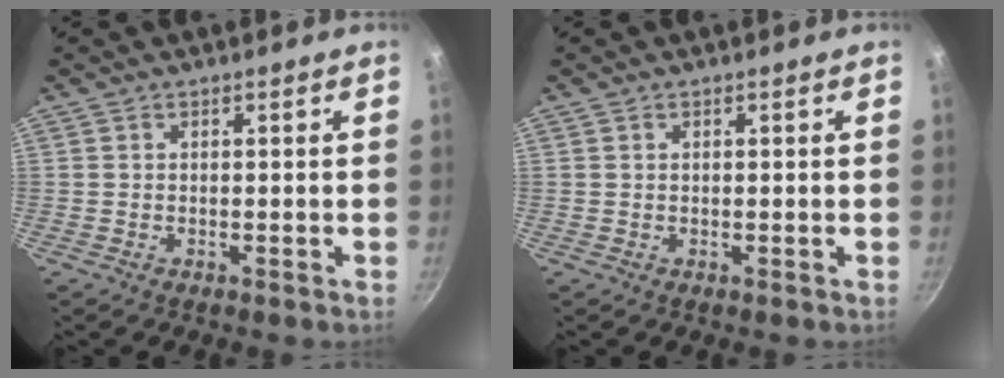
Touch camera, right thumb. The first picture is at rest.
{"total": 0.0}